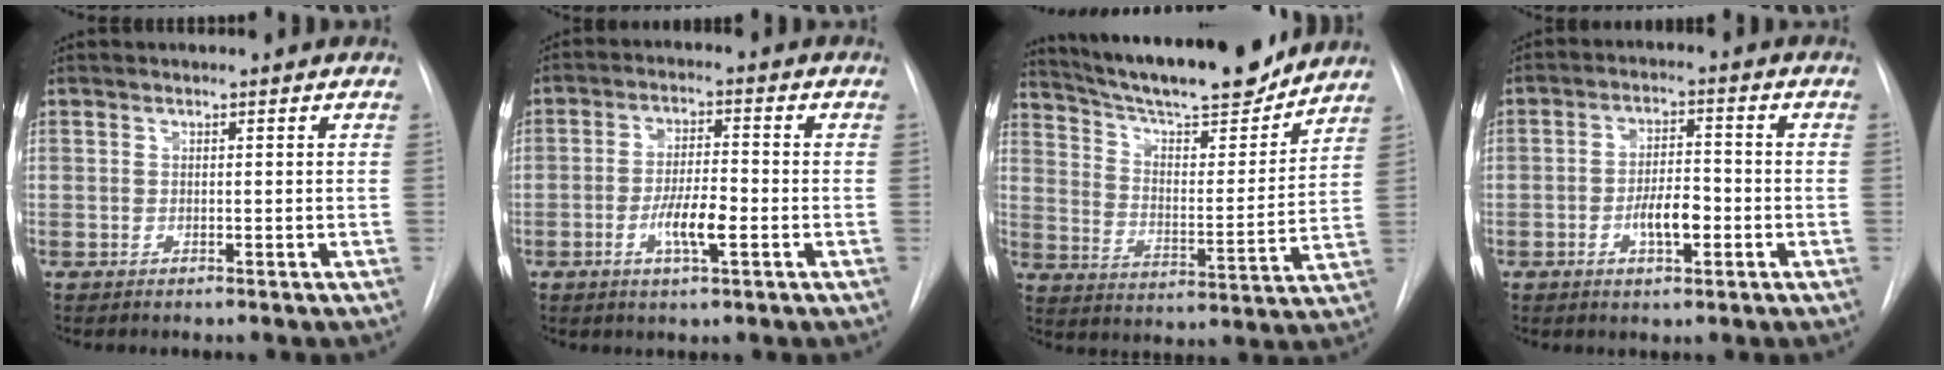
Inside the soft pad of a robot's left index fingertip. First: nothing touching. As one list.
[{"total": 6.1, "force": [-2.4, 1.1, 5.5], "torque": [-0.103, -0.004, -0.041]}, {"total": 20.2, "force": [17.8, 2.9, 9.1], "torque": [-0.153, -0.005, 0.272]}, {"total": 5.3, "force": [-2.1, 1.4, 4.7], "torque": [-0.085, 0.000, -0.032]}]